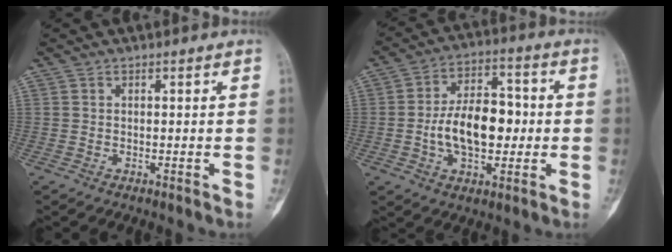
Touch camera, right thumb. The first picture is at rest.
{"total": 13.9, "force": [-1.1, 8.3, 11.1], "torque": [-0.163, 0.028, -0.019]}